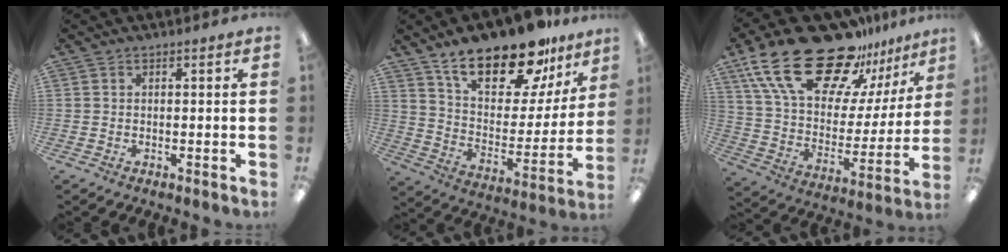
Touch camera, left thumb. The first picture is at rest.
{"total": 22.2, "force": [16.7, 8.9, 11.6], "torque": [-0.191, -0.105, 0.289]}
{"total": 27.4, "force": [19.0, 12.8, 15.0], "torque": [-0.264, -0.118, 0.339]}